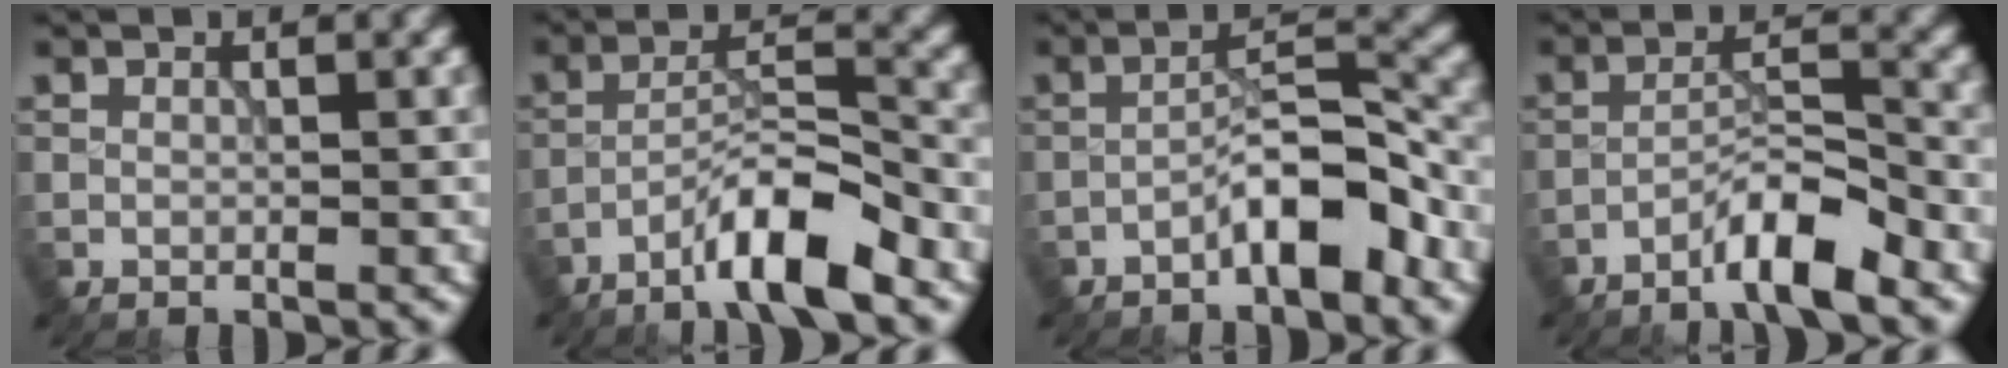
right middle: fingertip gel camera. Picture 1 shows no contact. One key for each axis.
{"total": 6.5, "fx": -4.4, "fy": 1.0, "fz": 4.7, "tx": -0.078, "ty": 0.012, "tz": -0.081}
{"total": 5.5, "fx": -3.2, "fy": 1.5, "fz": 4.2, "tx": -0.066, "ty": 0.021, "tz": -0.059}
{"total": 4.7, "fx": -3.4, "fy": 0.5, "fz": 3.2, "tx": -0.056, "ty": 0.012, "tz": -0.066}